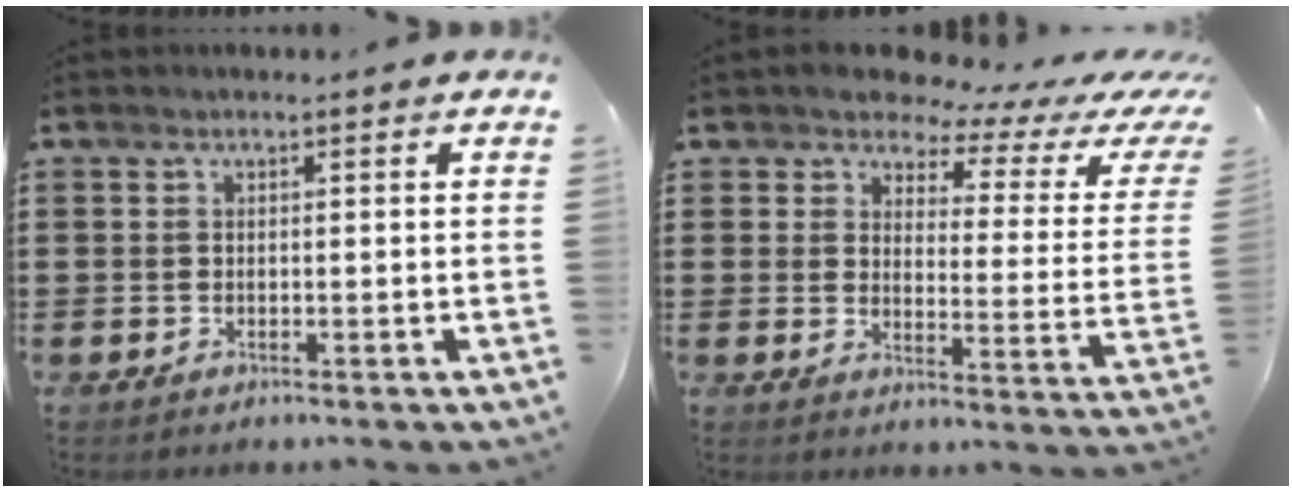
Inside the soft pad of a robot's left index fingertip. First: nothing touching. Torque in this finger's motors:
{"motor_torque": [2.14, 0.00, 0.62, 0.01]}